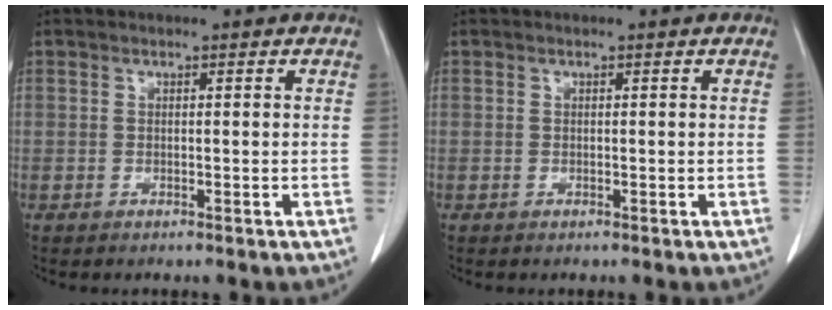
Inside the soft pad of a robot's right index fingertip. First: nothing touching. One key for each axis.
{"total": 0.0}